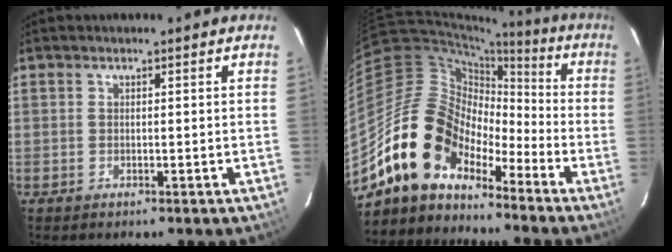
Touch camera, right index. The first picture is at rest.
{"total": 15.0, "force": [-11.3, 7.7, 6.1], "torque": [-0.117, 0.022, -0.222]}